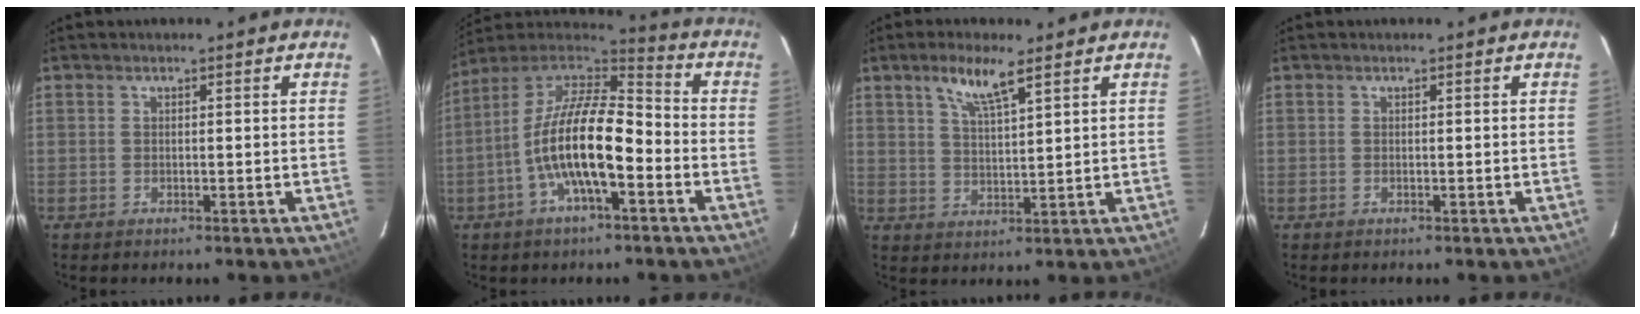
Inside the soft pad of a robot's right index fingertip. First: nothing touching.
{"total": 16.4, "force": [-5.0, 5.6, 14.6], "torque": [-0.278, 0.001, -0.104]}
{"total": 6.4, "force": [4.1, 1.3, 4.8], "torque": [-0.089, 0.004, 0.079]}
{"total": 0.0}